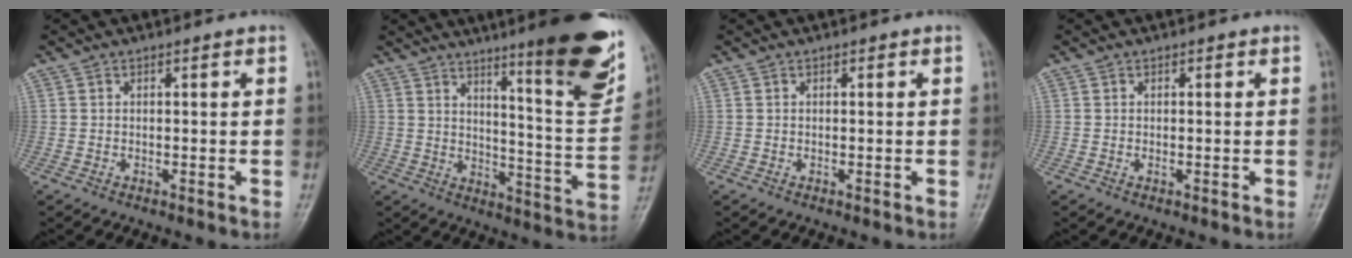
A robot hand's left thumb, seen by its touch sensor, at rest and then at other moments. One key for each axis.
{"total": 20.5, "fx": 12.6, "fy": 3.1, "fz": 15.8, "tx": -0.178, "ty": -0.076, "tz": 0.182}
{"total": 0.0}
{"total": 0.7, "fx": 0.0, "fy": 0.5, "fz": 0.5, "tx": -0.005, "ty": -0.001, "tz": 0.000}